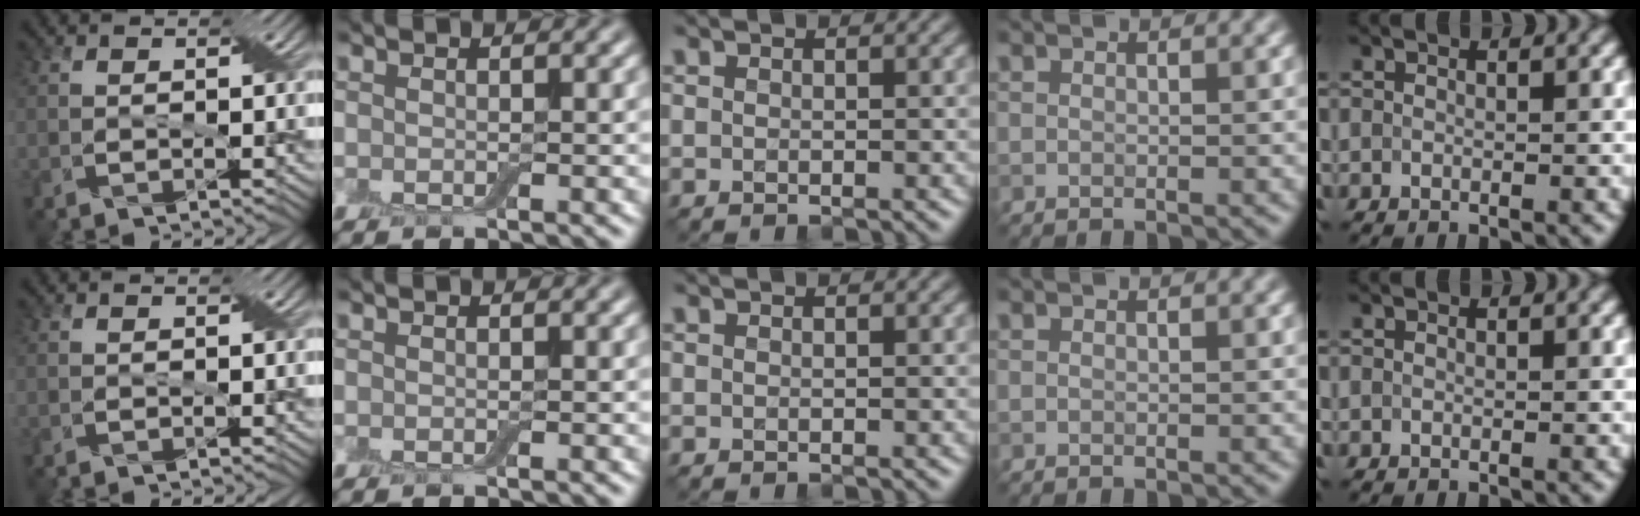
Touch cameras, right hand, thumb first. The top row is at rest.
{}